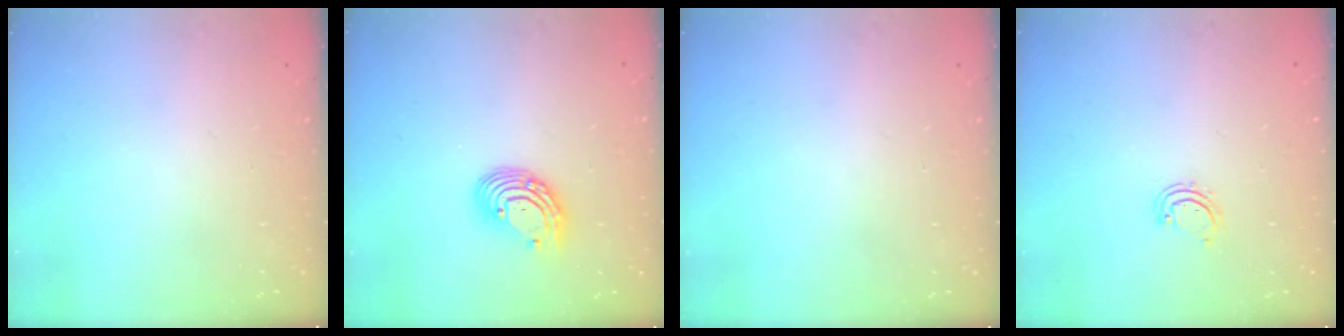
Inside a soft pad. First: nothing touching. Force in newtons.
{"total": 8.9, "press": 8.8, "slide": 0.8}
{"total": 0.0}
{"total": 2.9, "press": 2.9, "slide": 0.3}